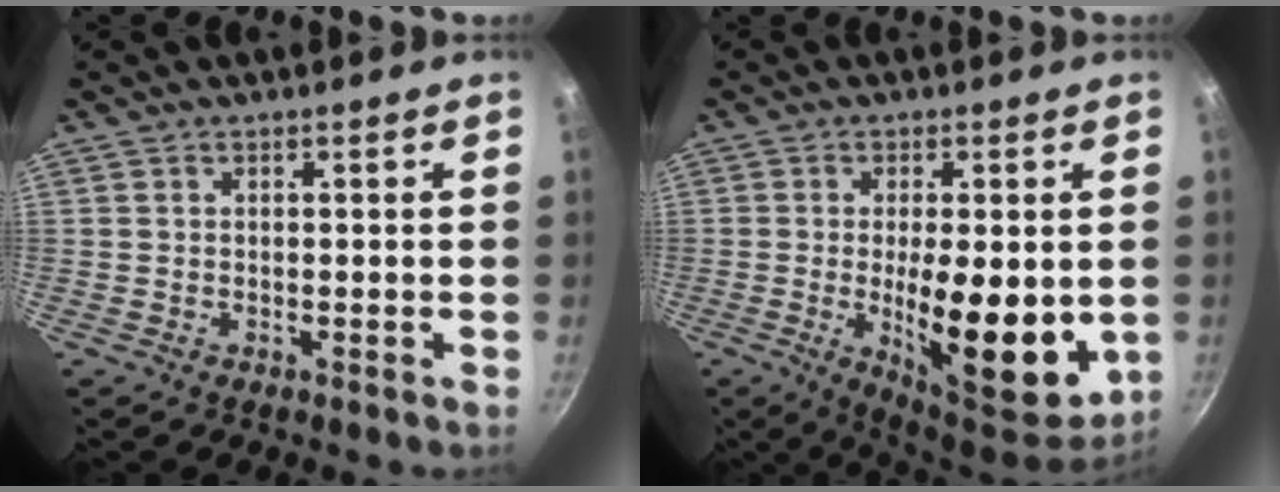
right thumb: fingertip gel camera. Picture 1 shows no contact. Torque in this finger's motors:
{"motor_torque": [2.03, 2.43, 1.94, -0.23, 0.55]}